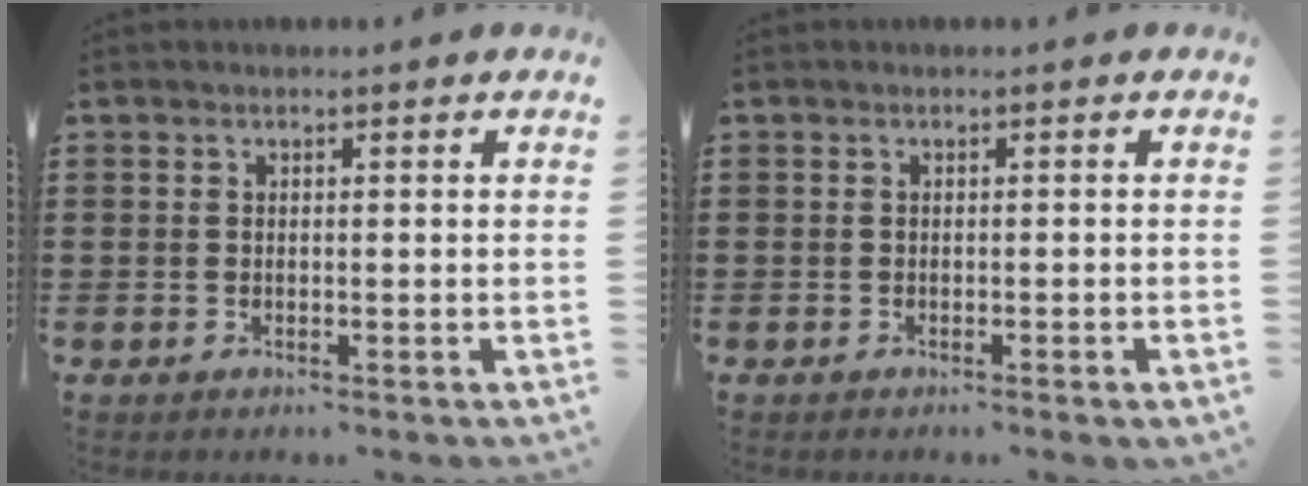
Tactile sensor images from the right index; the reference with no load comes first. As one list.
[{"total": 0.5, "force": [-0.4, -0.1, 0.3], "torque": [-0.006, -0.002, -0.008]}]